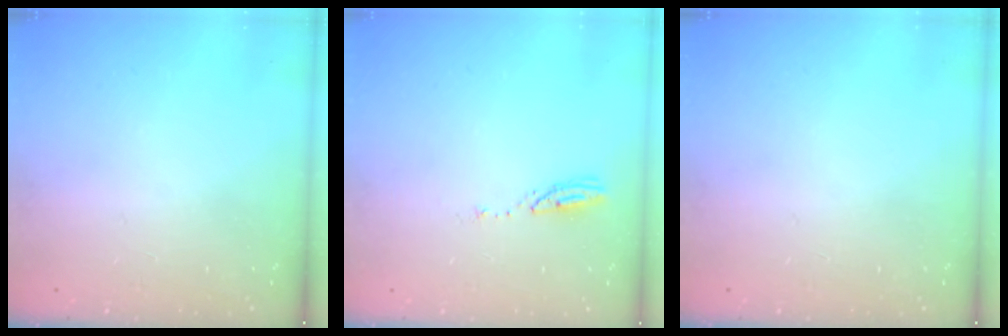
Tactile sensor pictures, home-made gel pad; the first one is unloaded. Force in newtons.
{"total": 4.0, "press": 4.0, "slide": 0.4}
{"total": 0.0}